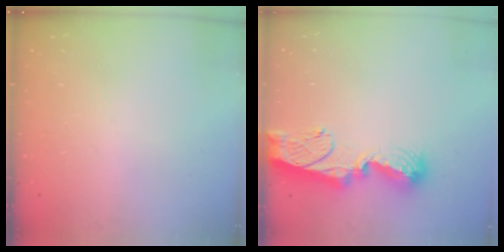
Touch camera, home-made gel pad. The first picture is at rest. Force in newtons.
{"total": 11.5, "press": 11.4, "slide": 1.4}